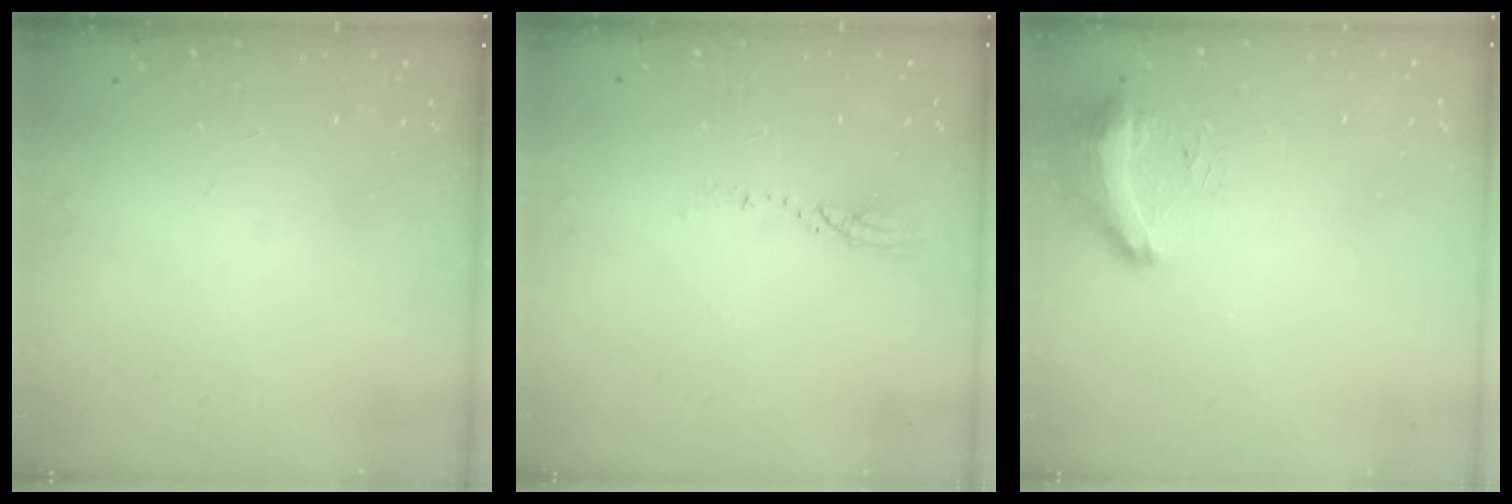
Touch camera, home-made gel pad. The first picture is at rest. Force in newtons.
{"total": 3.2, "press": 3.2, "slide": 0.4}
{"total": 17.3, "press": 10.6, "slide": 13.6}